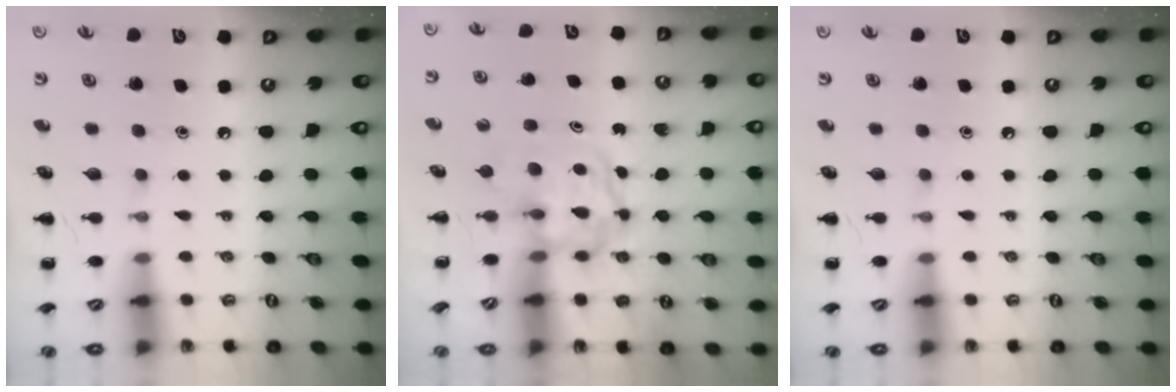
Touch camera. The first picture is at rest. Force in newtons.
{"total": 3.8, "press": 3.8, "slide": 0.5}
{"total": 0.0}